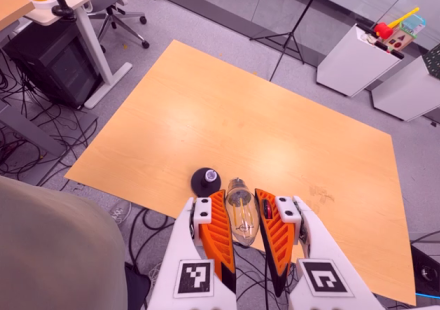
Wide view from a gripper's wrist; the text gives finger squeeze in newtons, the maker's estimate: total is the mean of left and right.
{"total": 20.9, "left": 23.8, "right": 18.0}